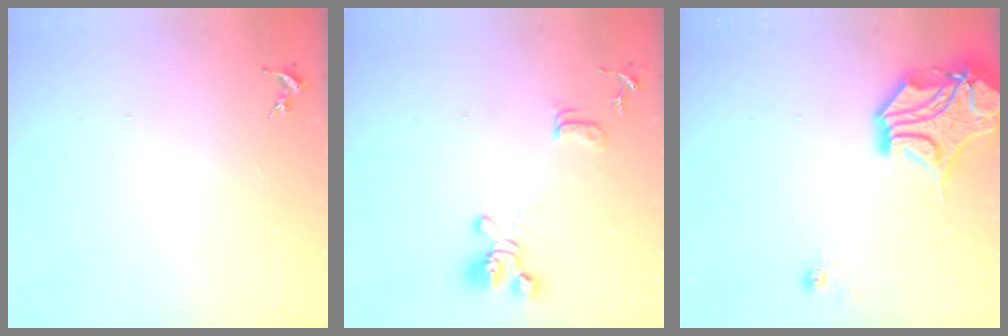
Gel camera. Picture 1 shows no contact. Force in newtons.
{"total": 13.0, "press": 12.9, "slide": 1.6}
{"total": 16.9, "press": 16.8, "slide": 2.5}